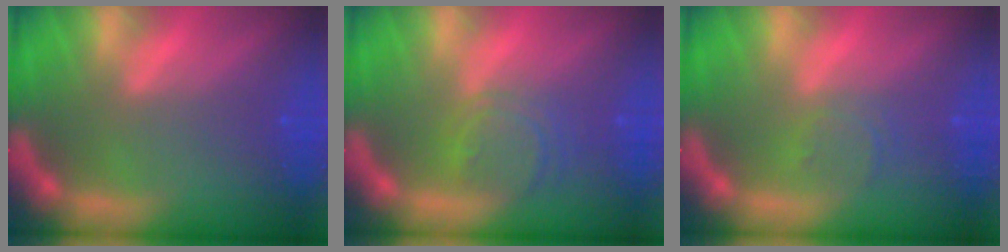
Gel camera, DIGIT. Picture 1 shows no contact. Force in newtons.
{"total": 4.0}
{"total": 1.9}